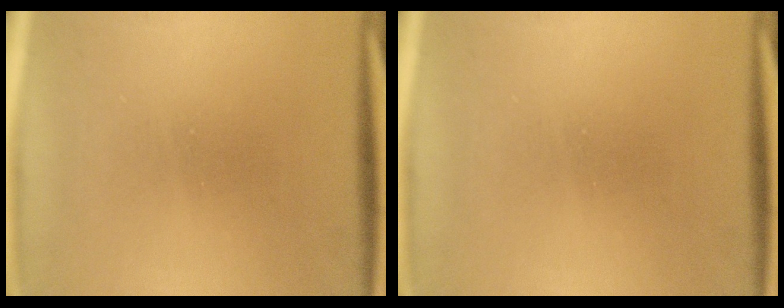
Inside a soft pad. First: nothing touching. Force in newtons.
{"total": 0.0}